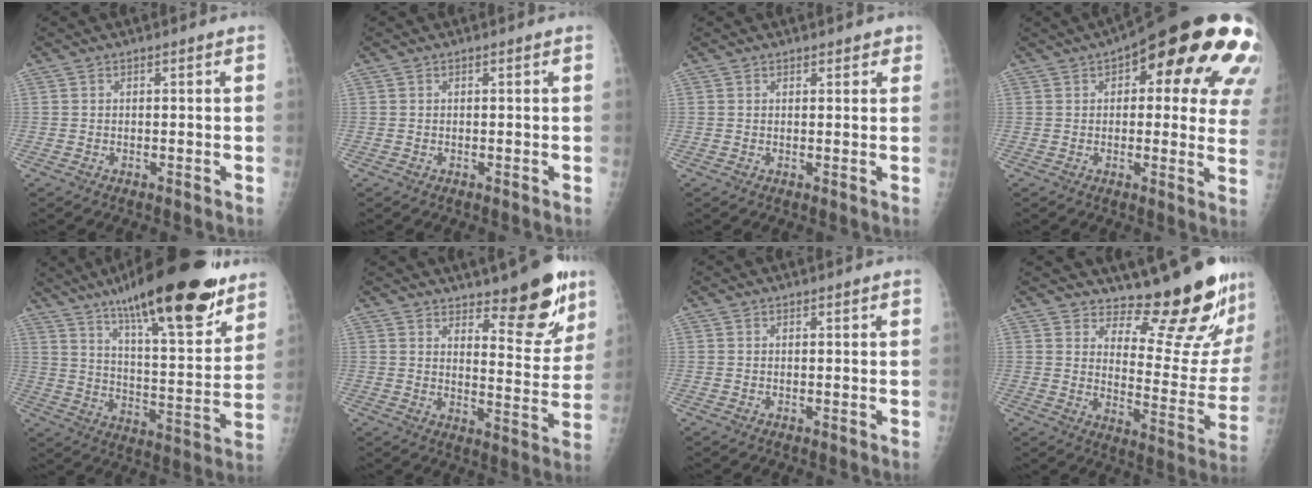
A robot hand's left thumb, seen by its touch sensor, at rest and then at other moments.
{"total": 0.0}
{"total": 1.9, "force": [1.4, 1.1, 0.5], "torque": [0.016, -0.006, 0.012]}
{"total": 25.7, "force": [11.3, 9.5, 21.1], "torque": [-0.201, 0.004, 0.143]}
{"total": 27.1, "force": [18.7, 6.5, 18.5], "torque": [-0.259, -0.068, 0.295]}
{"total": 12.8, "force": [8.9, 4.3, 8.1], "torque": [-0.066, -0.067, 0.133]}
{"total": 0.7, "force": [0.6, 0.3, 0.2], "torque": [-0.002, -0.004, 0.008]}
{"total": 16.9, "force": [15.2, 3.5, 6.6], "torque": [-0.045, -0.166, 0.197]}